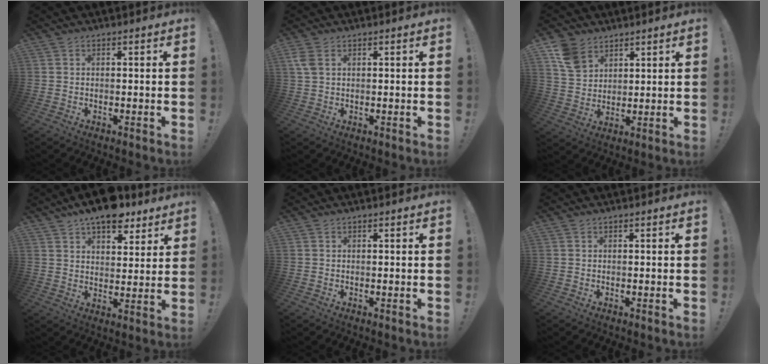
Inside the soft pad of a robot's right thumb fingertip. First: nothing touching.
{"total": 3.4, "force": [1.4, 1.8, 2.6], "torque": [-0.060, 0.000, 0.025]}
{"total": 9.6, "force": [6.1, 6.5, 3.6], "torque": [-0.053, -0.031, 0.123]}
{"total": 11.6, "force": [8.6, 5.0, 5.9], "torque": [-0.085, -0.051, 0.153]}
{"total": 0.0}
{"total": 0.0}